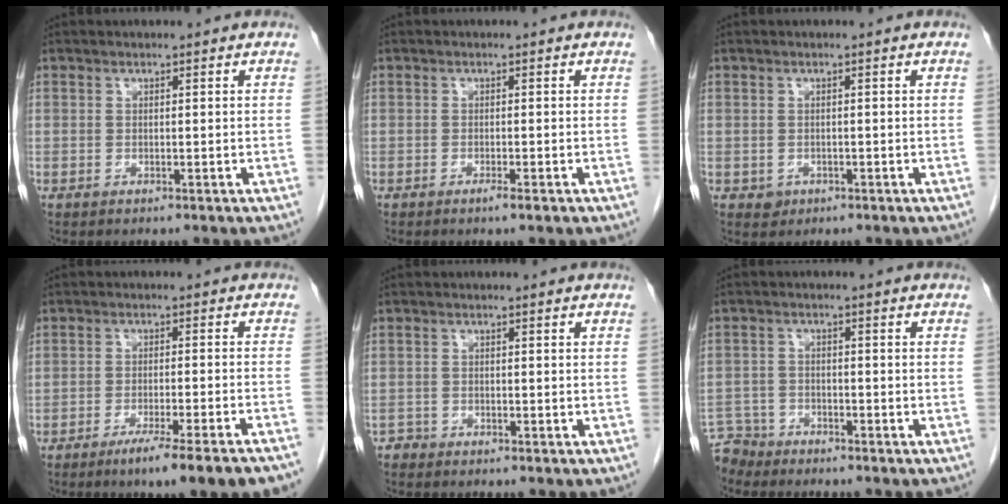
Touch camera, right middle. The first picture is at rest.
{"total": 1.3, "force": [-0.8, -0.1, 1.0], "torque": [-0.022, -0.004, -0.013]}
{"total": 1.2, "force": [-0.5, 1.1, 0.3], "torque": [-0.002, 0.003, -0.003]}
{"total": 11.1, "force": [-8.2, -0.6, 7.4], "torque": [-0.088, -0.022, -0.118]}
{"total": 1.0, "force": [-0.9, 0.4, -0.2], "torque": [0.002, 0.000, -0.019]}
{"total": 4.9, "force": [-4.5, 1.6, -0.7], "torque": [0.016, -0.007, -0.087]}